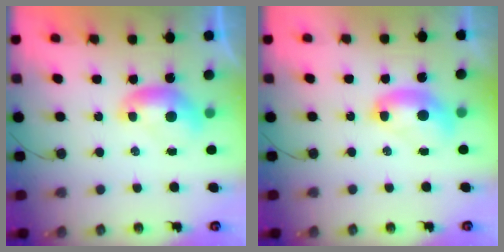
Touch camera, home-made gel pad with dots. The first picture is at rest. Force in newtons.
{"total": 2.7, "press": 2.7, "slide": 0.1}